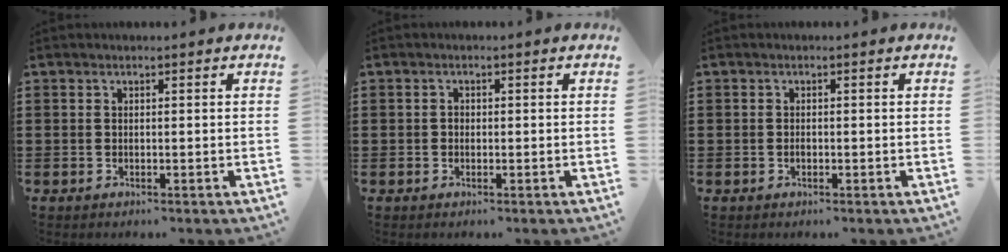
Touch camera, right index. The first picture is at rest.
{"total": 0.6, "force": [-0.2, 0.5, 0.3], "torque": [-0.009, 0.001, -0.004]}
{"total": 0.7, "force": [-0.3, 0.4, 0.5], "torque": [-0.012, -0.002, -0.004]}